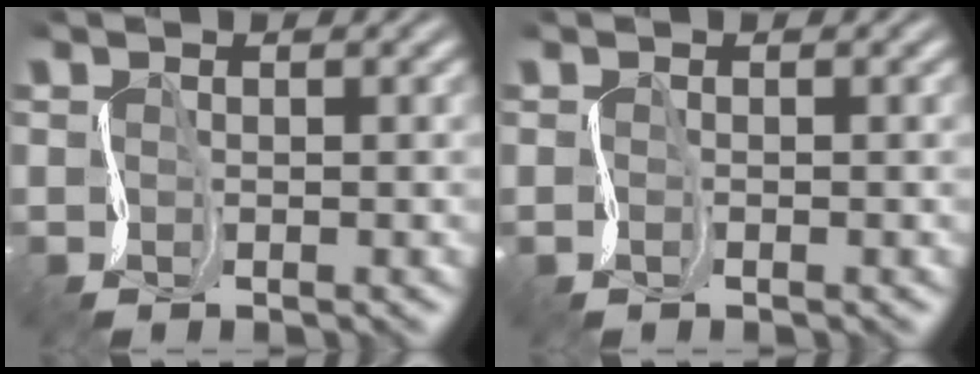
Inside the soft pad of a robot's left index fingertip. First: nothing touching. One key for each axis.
{"total": 0.0}